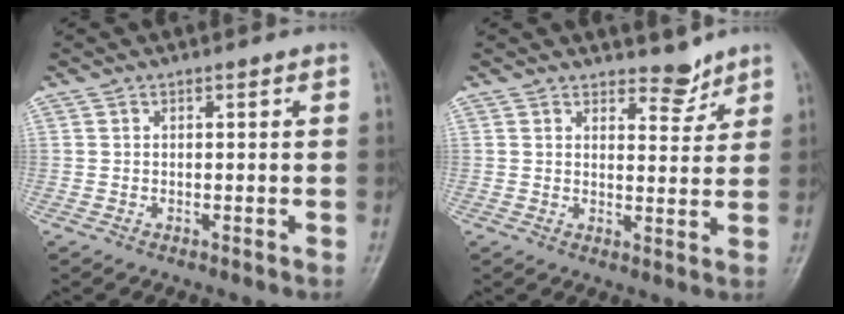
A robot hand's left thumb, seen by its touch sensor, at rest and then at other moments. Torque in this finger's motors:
{"motor_torque": [-0.26, -0.44, -0.12, 0.04, 0.05]}